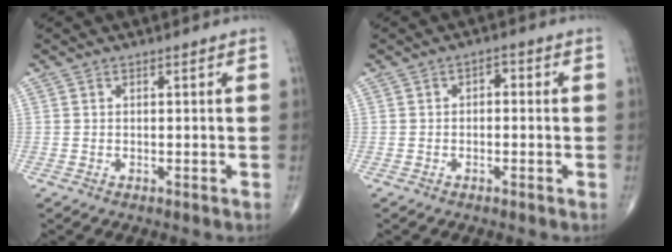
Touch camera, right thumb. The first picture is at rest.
{"total": 2.0, "force": [-0.1, 1.4, 1.5], "torque": [-0.006, 0.010, -0.011]}